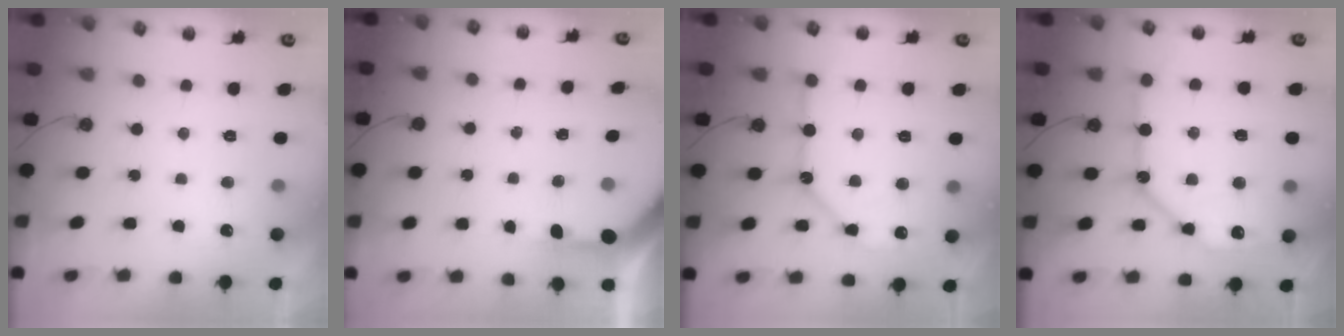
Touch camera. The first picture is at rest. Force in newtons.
{"total": 4.3, "press": 4.3, "slide": 0.1}
{"total": 12.1, "press": 12.0, "slide": 1.2}
{"total": 15.6, "press": 15.5, "slide": 1.8}